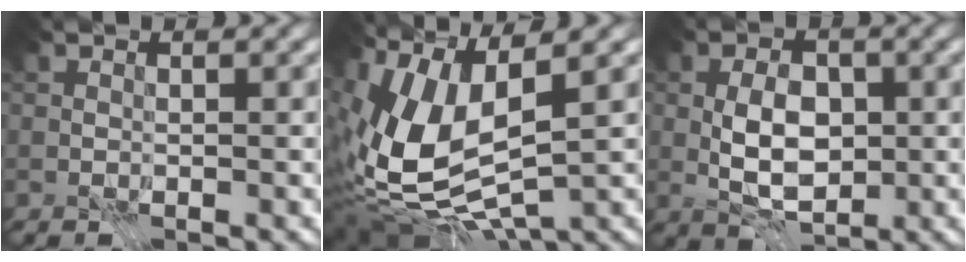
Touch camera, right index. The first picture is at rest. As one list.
[{"total": 11.2, "force": [0.5, 5.5, 9.8], "torque": [-0.227, -0.013, 0.007]}, {"total": 4.8, "force": [-1.0, 2.7, 3.8], "torque": [-0.067, -0.003, -0.023]}]